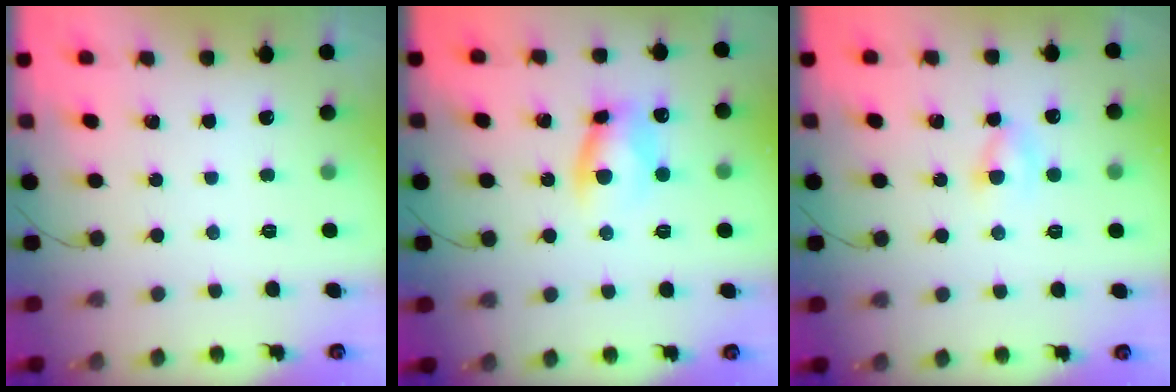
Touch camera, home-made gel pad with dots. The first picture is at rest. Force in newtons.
{"total": 7.3, "press": 7.3, "slide": 0.3}
{"total": 2.9, "press": 2.6, "slide": 1.2}